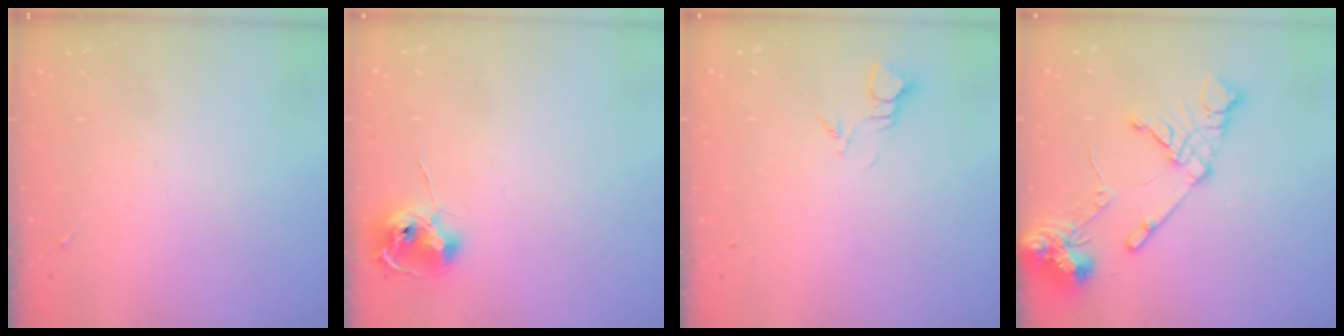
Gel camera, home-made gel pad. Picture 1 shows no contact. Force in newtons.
{"total": 9.1, "press": 9.1, "slide": 0.6}
{"total": 3.2, "press": 3.1, "slide": 0.3}
{"total": 15.5, "press": 15.3, "slide": 2.3}